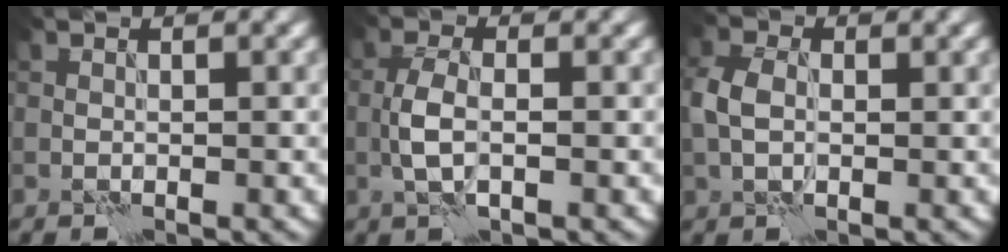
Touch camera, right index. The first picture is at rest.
{"total": 2.9, "force": [-0.5, 1.1, 2.7], "torque": [-0.057, 0.005, -0.015]}
{"total": 3.5, "force": [0.2, 2.5, 2.5], "torque": [-0.062, 0.006, -0.003]}